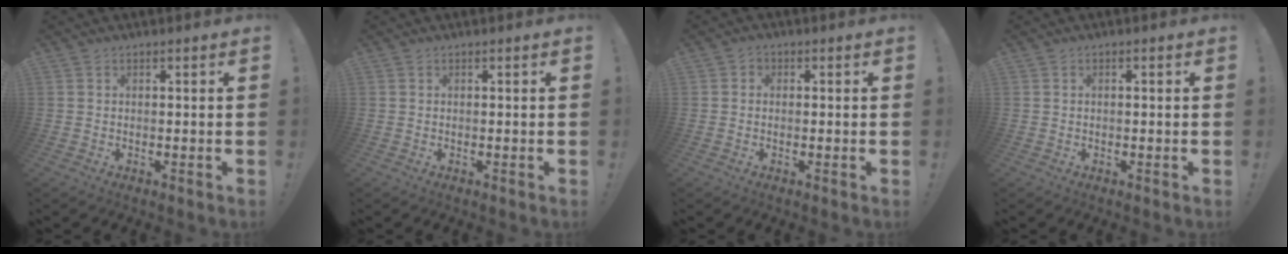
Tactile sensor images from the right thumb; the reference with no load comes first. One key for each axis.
{"total": 0.0}
{"total": 1.3, "fx": -0.3, "fy": 1.2, "fz": 0.6, "tx": -0.003, "ty": 0.002, "tz": -0.008}
{"total": 0.6, "fx": -0.2, "fy": 0.0, "fz": 0.5, "tx": -0.002, "ty": -0.002, "tz": -0.006}